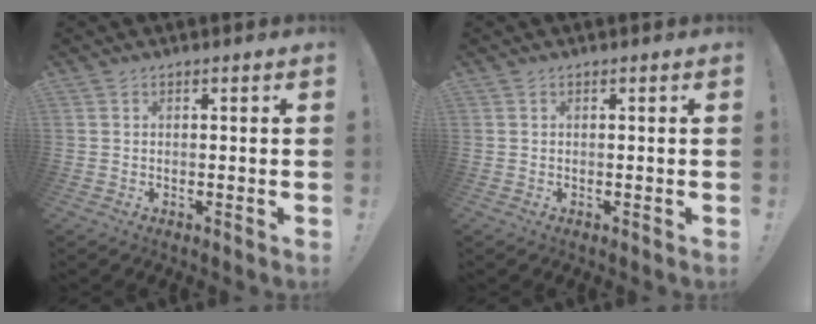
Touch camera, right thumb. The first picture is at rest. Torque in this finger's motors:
{"motor_torque": [0.00, 0.00, 0.05, -0.02, 0.00]}